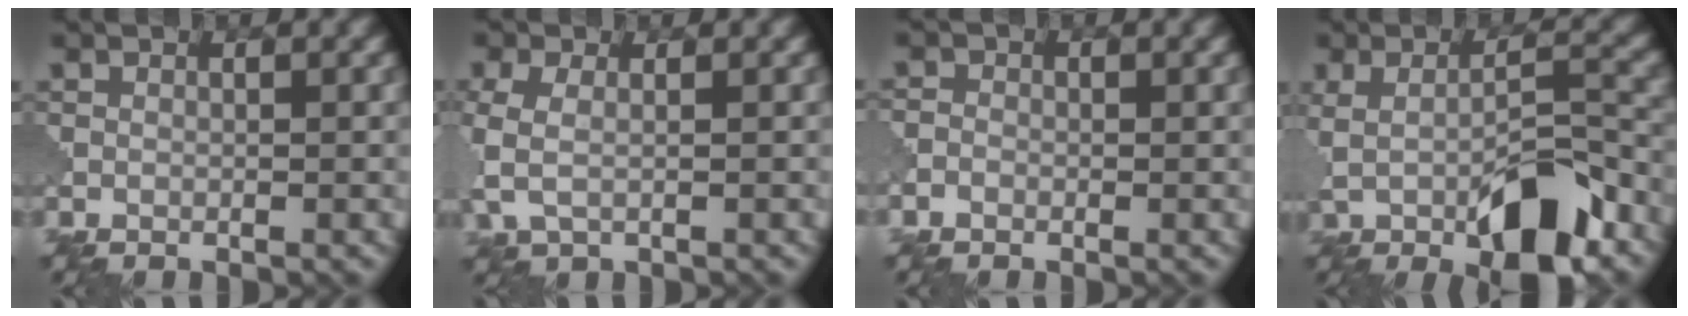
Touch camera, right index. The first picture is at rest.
{"total": 3.7, "force": [-0.3, 2.3, 2.9], "torque": [-0.081, -0.003, -0.009]}
{"total": 1.2, "force": [-0.6, 1.0, 0.4], "torque": [-0.002, 0.001, -0.014]}
{"total": 8.4, "force": [-2.6, 2.7, 7.5], "torque": [-0.131, -0.004, -0.040]}